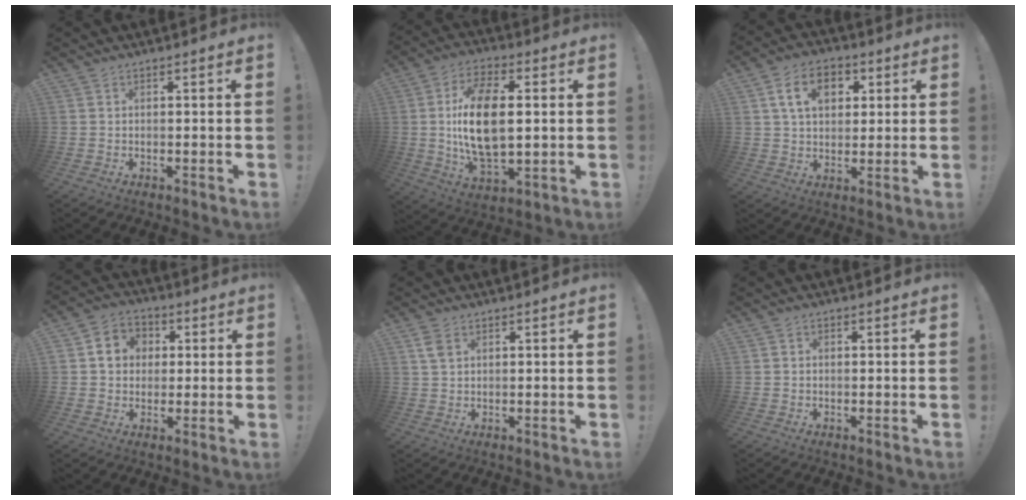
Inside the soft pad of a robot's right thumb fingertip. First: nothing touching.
{"total": 17.3, "force": [1.8, 9.3, 14.5], "torque": [-0.277, -0.004, 0.024]}
{"total": 11.2, "force": [3.8, 7.8, 7.1], "torque": [-0.116, 0.010, 0.072]}
{"total": 7.9, "force": [0.9, 7.3, 2.9], "torque": [-0.043, 0.011, 0.023]}
{"total": 3.5, "force": [1.7, 2.1, 2.2], "torque": [-0.033, -0.002, 0.030]}
{"total": 0.7, "force": [-0.5, 0.5, 0.0], "torque": [0.002, 0.001, -0.009]}